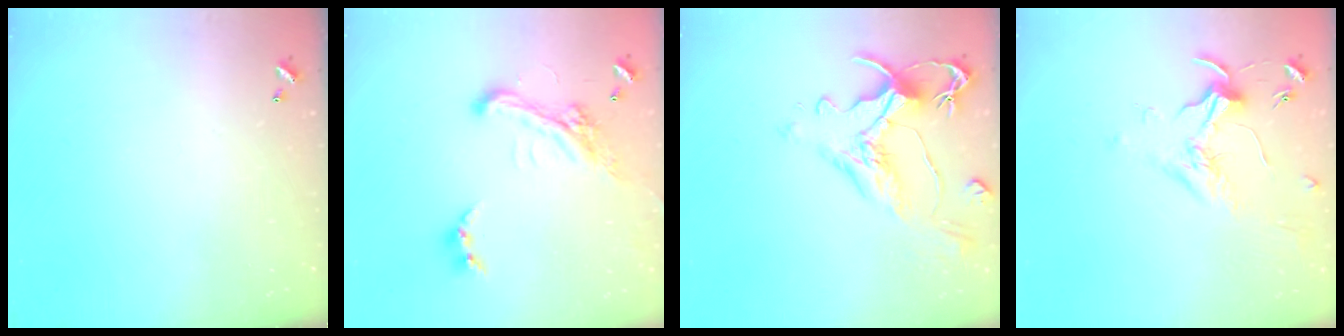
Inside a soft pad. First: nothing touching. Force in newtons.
{"total": 5.2, "press": 4.9, "slide": 1.6}
{"total": 1.5, "press": 0.2, "slide": 1.5}
{"total": 1.7, "press": 1.5, "slide": 0.8}